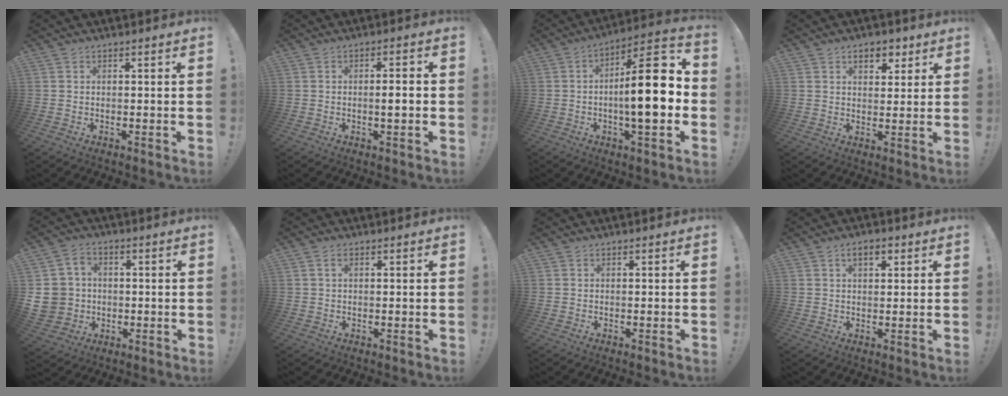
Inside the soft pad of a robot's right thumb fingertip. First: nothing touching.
{"total": 3.5, "force": [-0.5, 0.3, 3.5], "torque": [-0.046, -0.005, -0.016]}
{"total": 18.3, "force": [-1.2, 4.6, 17.6], "torque": [-0.266, 0.004, -0.029]}
{"total": 6.4, "force": [3.4, 4.1, 3.5], "torque": [-0.040, -0.007, 0.059]}
{"total": 9.6, "force": [-1.3, 9.0, 3.1], "torque": [-0.067, 0.019, -0.015]}
{"total": 1.6, "force": [0.6, 0.7, 1.3], "torque": [-0.024, 0.002, 0.010]}
{"total": 0.0}
{"total": 4.2, "force": [1.8, 2.3, 3.0], "torque": [-0.046, 0.003, 0.029]}